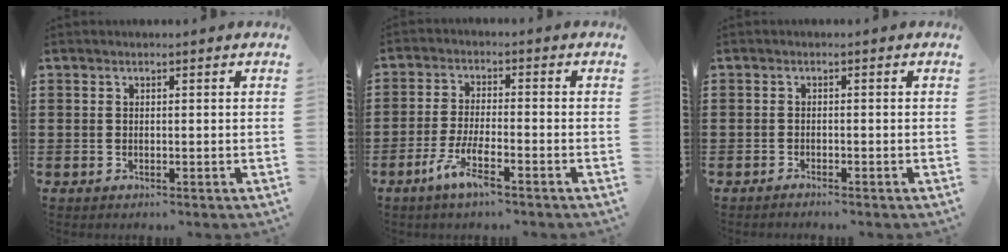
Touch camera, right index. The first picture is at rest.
{"total": 5.6, "force": [-3.6, 0.3, 4.3], "torque": [-0.097, -0.014, -0.068]}
{"total": 0.9, "force": [-0.9, -0.1, 0.0], "torque": [0.000, 0.000, -0.018]}